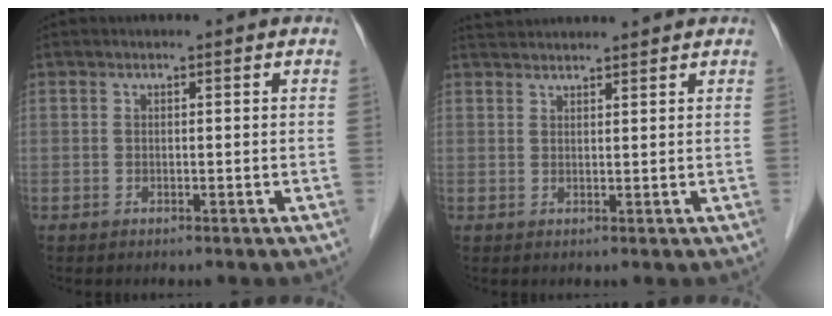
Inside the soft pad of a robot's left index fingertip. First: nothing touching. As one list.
[{"total": 6.2, "force": [6.0, 0.2, 1.6], "torque": [-0.026, 0.039, 0.089]}]